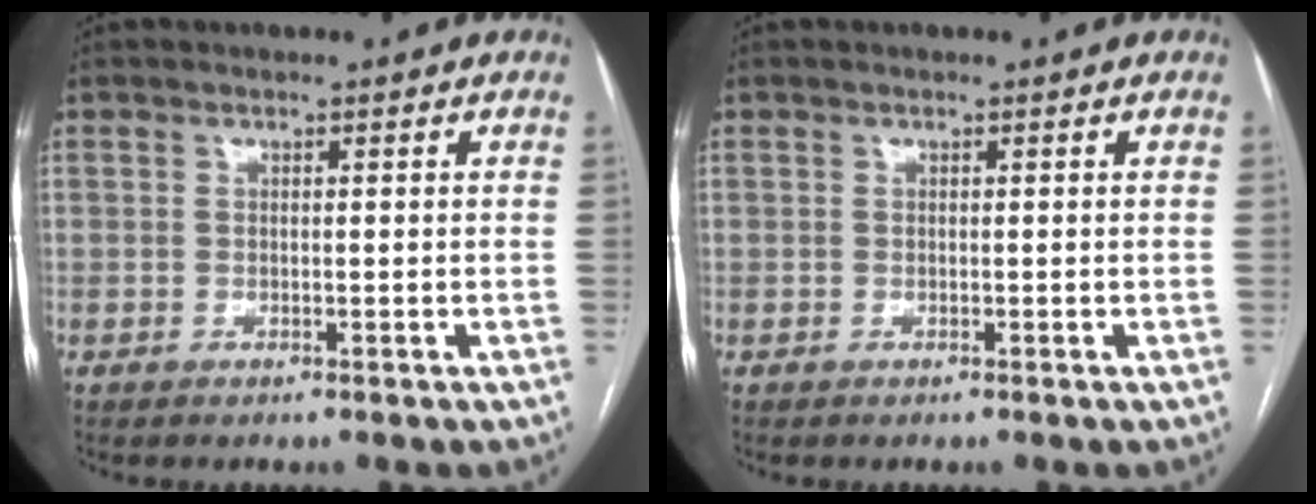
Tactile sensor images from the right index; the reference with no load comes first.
{"total": 0.0}